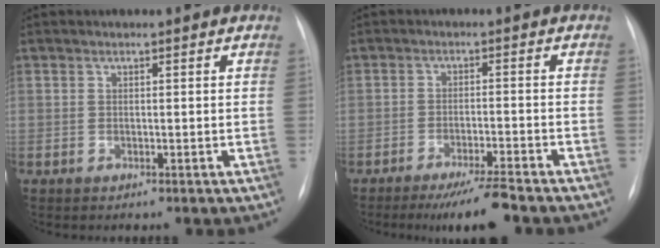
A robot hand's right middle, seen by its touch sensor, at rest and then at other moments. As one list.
[{"total": 6.4, "force": [-5.3, -0.2, 3.7], "torque": [-0.056, -0.018, -0.088]}]